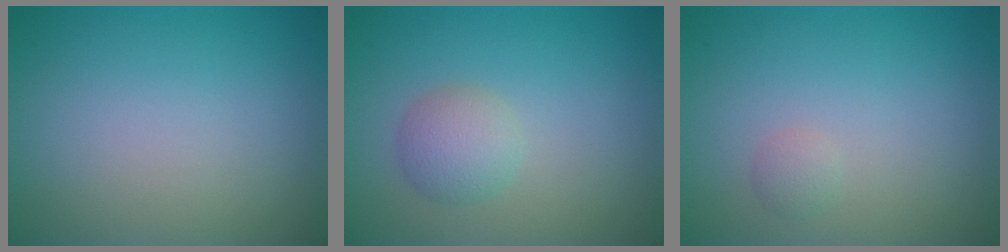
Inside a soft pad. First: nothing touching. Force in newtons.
{"total": 2.5, "press": 2.5, "slide": 0.1}
{"total": 0.8, "press": 0.8, "slide": 0.1}